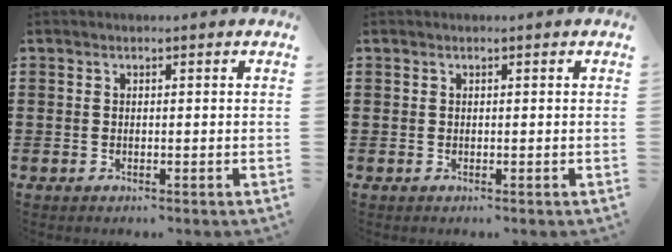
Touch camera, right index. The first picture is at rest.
{"total": 0.0}